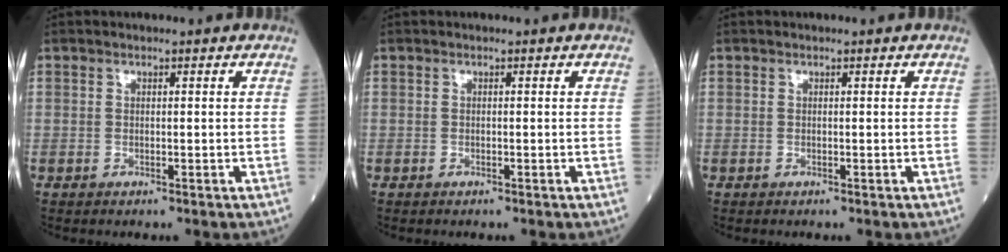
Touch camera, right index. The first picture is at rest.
{"total": 0.0}
{"total": 0.0}